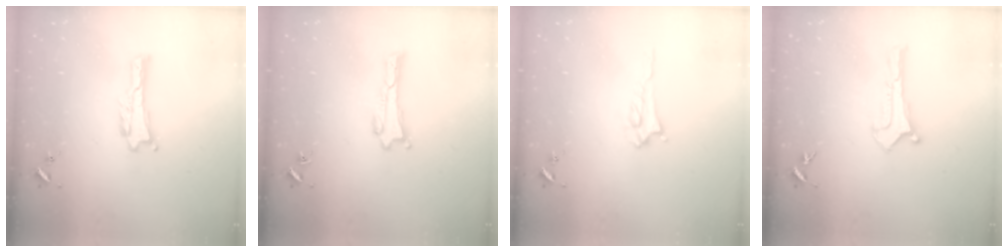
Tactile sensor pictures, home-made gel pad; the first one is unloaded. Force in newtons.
{"total": 0.0}
{"total": 2.2, "press": 2.2, "slide": 0.3}
{"total": 0.0}